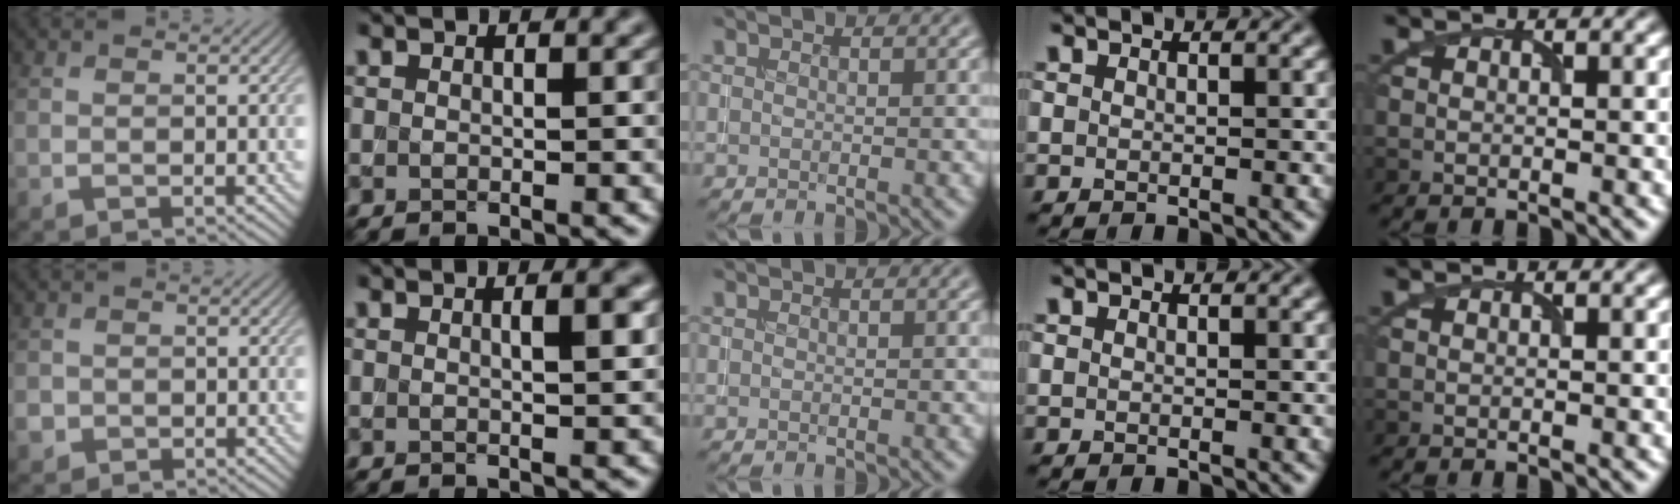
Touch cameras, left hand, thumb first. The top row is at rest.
{"thumb": {"total": 1.8, "force": [-0.7, 1.6, 0.4], "torque": [-0.009, -0.008, -0.016]}, "index": {"total": 2.0, "force": [0.6, 0.4, 1.9], "torque": [-0.018, 0.003, 0.005]}}